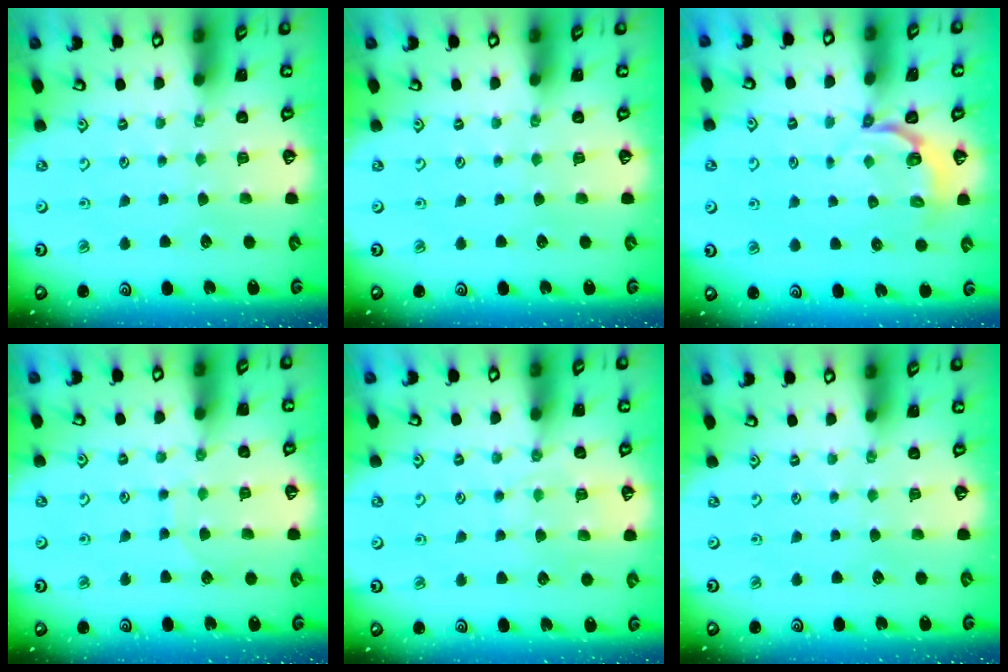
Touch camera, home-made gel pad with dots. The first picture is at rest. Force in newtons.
{"total": 0.0}
{"total": 3.4, "press": 2.5, "slide": 2.3}
{"total": 5.7, "press": 5.7, "slide": 0.6}
{"total": 6.2, "press": 6.2, "slide": 1.0}
{"total": 0.0}